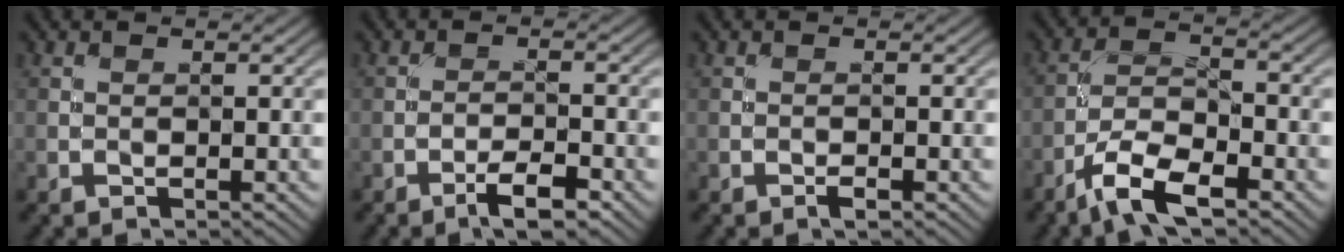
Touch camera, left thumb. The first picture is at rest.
{"total": 4.1, "force": [-2.7, 0.9, 2.9], "torque": [-0.051, 0.008, -0.049]}
{"total": 0.8, "force": [-0.5, 0.2, 0.6], "torque": [-0.010, 0.002, -0.011]}
{"total": 7.9, "force": [-5.3, 2.3, 5.4], "torque": [-0.101, 0.002, -0.113]}